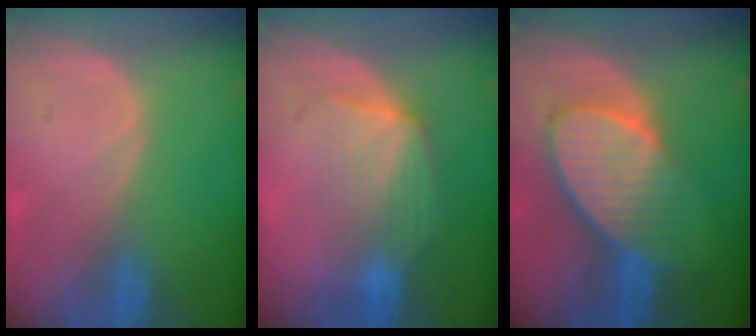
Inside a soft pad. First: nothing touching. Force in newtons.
{"total": 7.2, "press": 6.7, "slide": 2.6}
{"total": 8.9, "press": 8.0, "slide": 3.9}